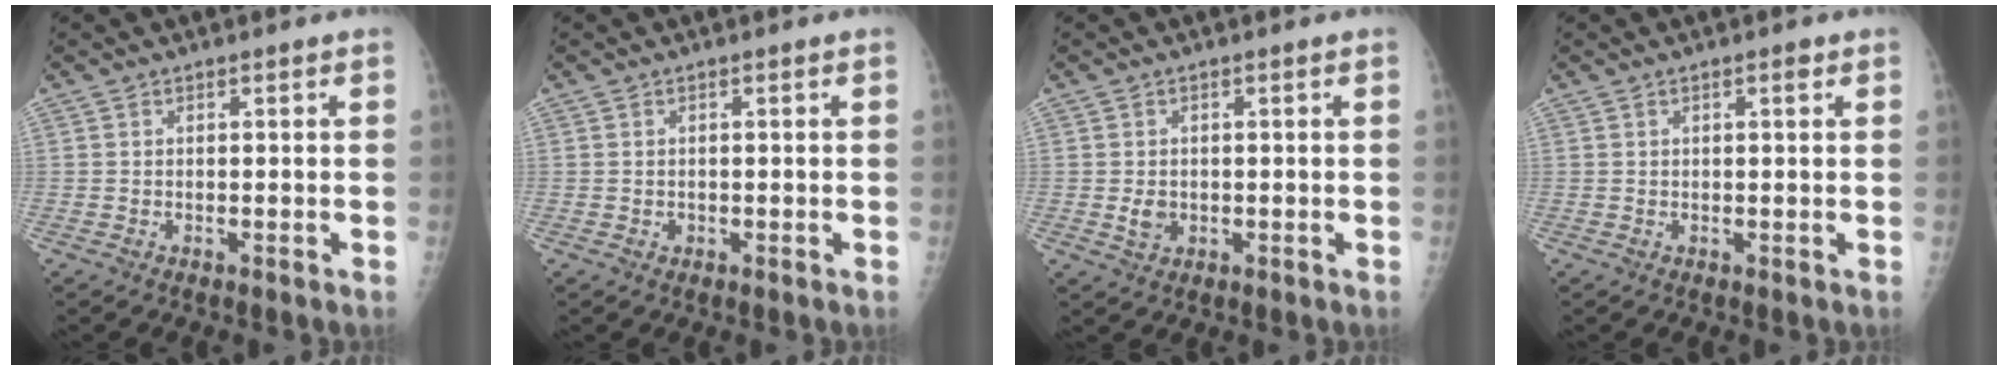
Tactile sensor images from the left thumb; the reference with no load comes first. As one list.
[{"total": 0.7, "force": [-0.2, 0.7, -0.1], "torque": [0.008, 0.001, -0.004]}, {"total": 2.6, "force": [-0.5, 2.2, 1.3], "torque": [-0.013, -0.001, -0.004]}, {"total": 1.5, "force": [0.7, 0.5, 1.2], "torque": [-0.016, 0.001, 0.008]}]